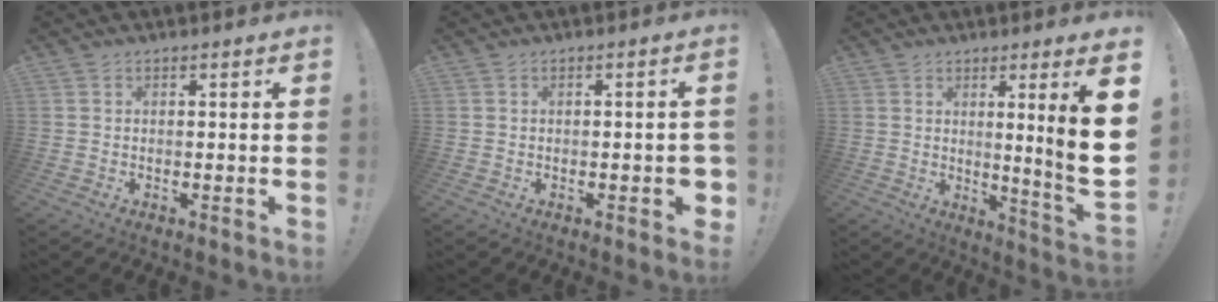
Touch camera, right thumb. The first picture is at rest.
{"total": 3.2, "force": [-1.1, 1.1, 2.8], "torque": [-0.041, 0.008, -0.015]}
{"total": 11.7, "force": [2.0, -1.0, 11.4], "torque": [-0.167, -0.030, 0.020]}